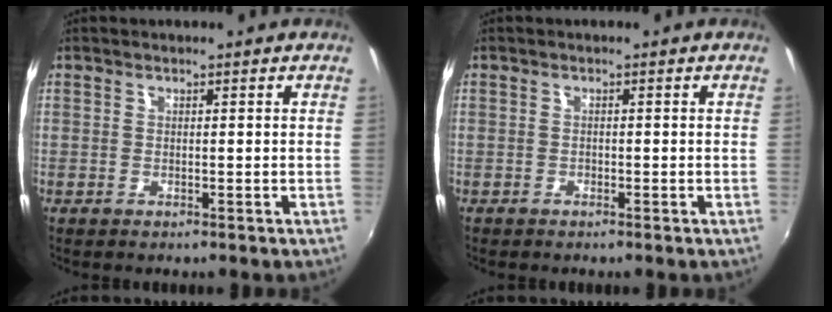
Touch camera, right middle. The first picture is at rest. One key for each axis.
{"total": 0.7, "fx": -0.6, "fy": 0.3, "fz": 0.1, "tx": -0.005, "ty": -0.002, "tz": -0.012}